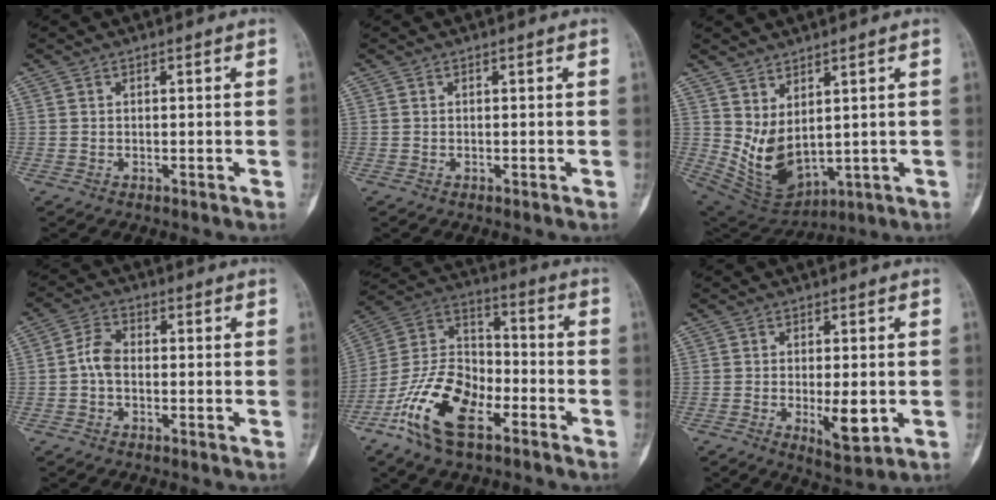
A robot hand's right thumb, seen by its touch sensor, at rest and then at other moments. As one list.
[{"total": 0.0}, {"total": 10.0, "force": [2.2, 5.6, 8.1], "torque": [-0.130, -0.031, 0.071]}, {"total": 4.3, "force": [-0.7, 2.7, 3.2], "torque": [-0.058, 0.014, -0.023]}, {"total": 17.5, "force": [-9.0, 8.8, 12.1], "torque": [-0.222, 0.057, -0.177]}, {"total": 6.7, "force": [-1.2, 2.7, 6.1], "torque": [-0.087, -0.013, -0.012]}]